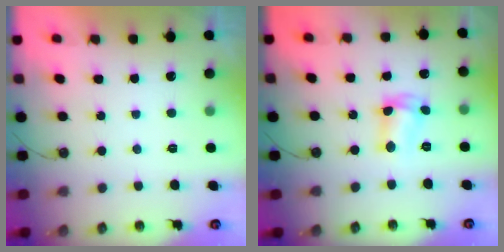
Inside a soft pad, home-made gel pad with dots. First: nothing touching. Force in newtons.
{"total": 4.6, "press": 4.6, "slide": 0.3}